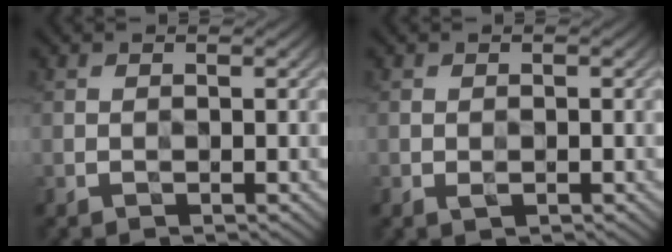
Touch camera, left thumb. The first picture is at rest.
{"total": 0.8, "force": [-0.4, 0.4, 0.6], "torque": [-0.011, -0.001, -0.007]}